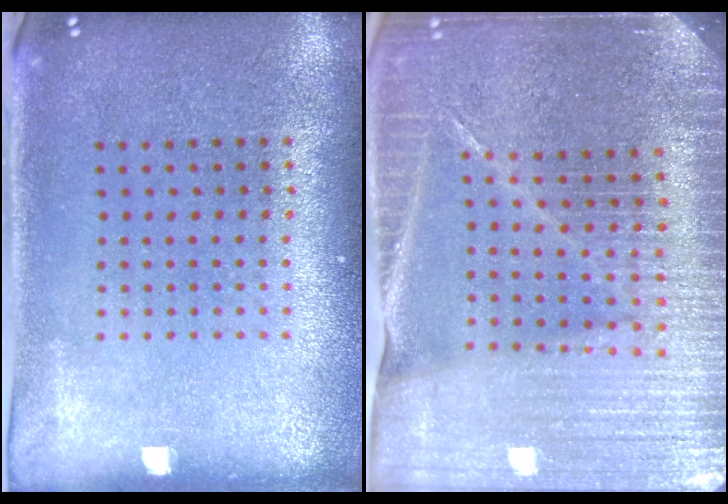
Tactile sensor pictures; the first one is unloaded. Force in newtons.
{"total": 4.8, "press": 4.4, "slide": 1.9}